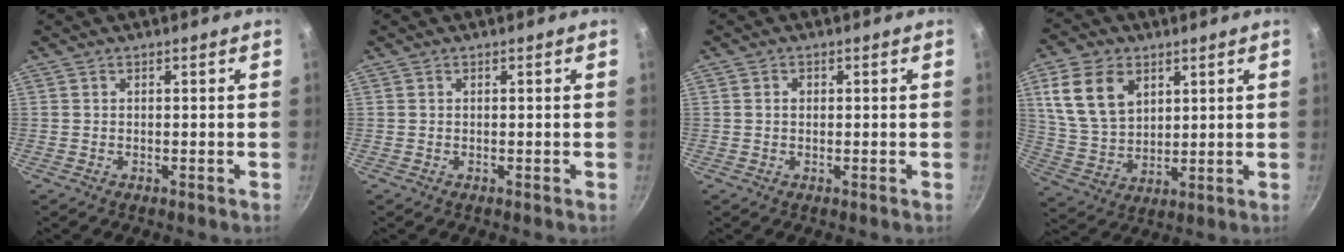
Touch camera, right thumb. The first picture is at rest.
{"total": 0.0}
{"total": 1.2, "force": [0.2, 1.0, 0.7], "torque": [-0.011, 0.005, 0.003]}
{"total": 13.2, "force": [5.1, 9.2, 8.0], "torque": [-0.135, -0.016, 0.111]}